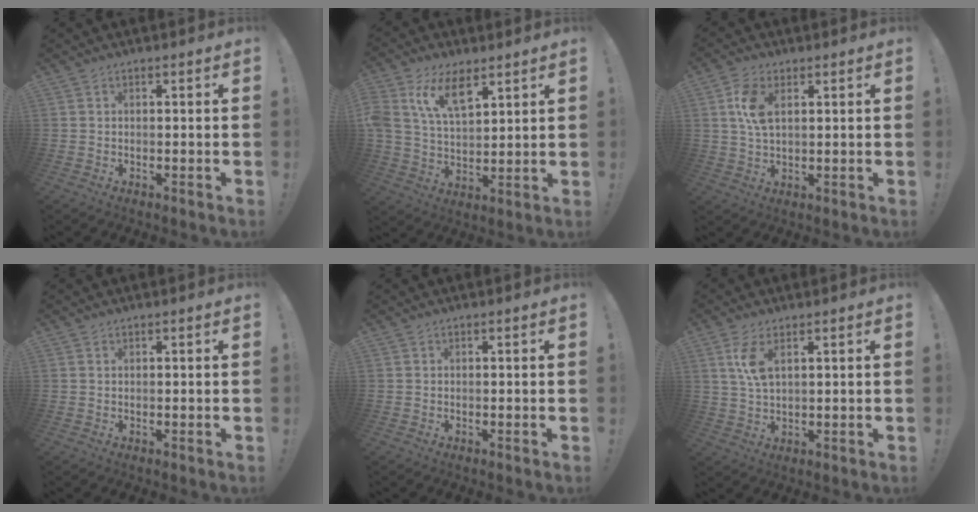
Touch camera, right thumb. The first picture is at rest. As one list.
[{"total": 12.8, "force": [7.0, 6.6, 8.4], "torque": [-0.172, -0.022, 0.130]}, {"total": 7.5, "force": [2.4, 4.0, 5.9], "torque": [-0.118, -0.001, 0.040]}, {"total": 0.0}, {"total": 0.0}, {"total": 6.5, "force": [2.4, 2.5, 5.4], "torque": [-0.110, -0.009, 0.038]}]